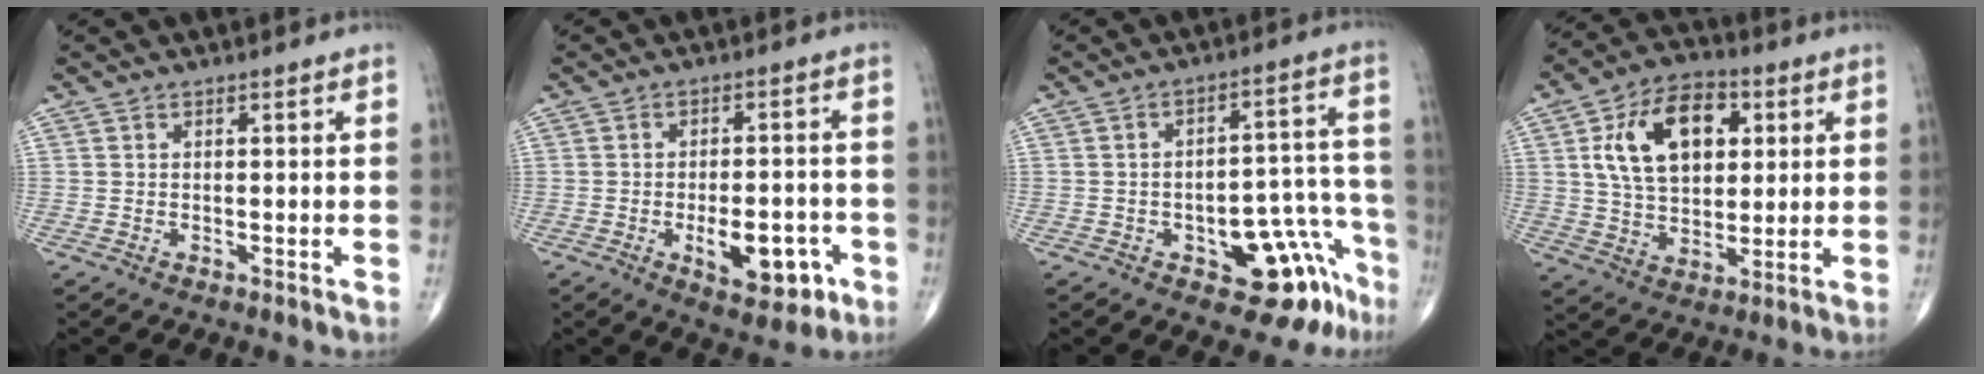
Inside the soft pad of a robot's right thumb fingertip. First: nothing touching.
{"total": 9.9, "force": [-3.7, 4.8, 7.9], "torque": [-0.095, 0.013, -0.044]}
{"total": 13.5, "force": [-8.0, 6.0, 9.2], "torque": [-0.058, 0.081, -0.102]}
{"total": 16.3, "force": [4.5, 10.3, 11.8], "torque": [-0.175, 0.001, 0.080]}